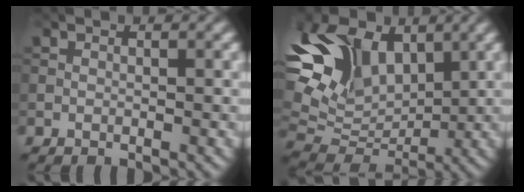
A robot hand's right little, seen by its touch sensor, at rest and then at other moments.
{"total": 10.4, "force": [3.5, 7.0, 6.9], "torque": [-0.148, 0.005, 0.070]}